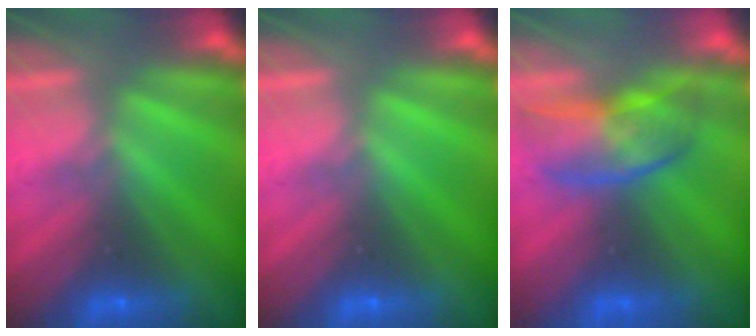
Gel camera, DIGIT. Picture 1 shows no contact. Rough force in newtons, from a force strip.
{"total": 0.0}
{"total": 2.7}